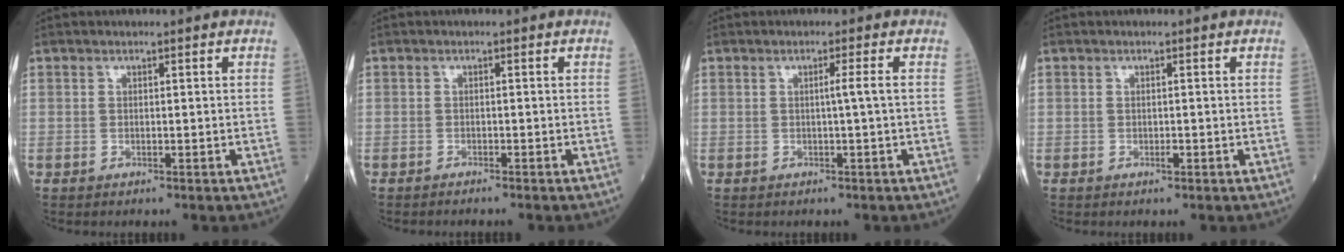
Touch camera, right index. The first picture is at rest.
{"total": 1.8, "force": [-1.6, -0.1, 0.7], "torque": [-0.010, 0.001, -0.020]}
{"total": 1.6, "force": [-0.1, -0.7, 1.5], "torque": [-0.021, 0.001, -0.001]}
{"total": 0.7, "force": [-0.3, 0.1, 0.6], "torque": [-0.014, -0.001, -0.003]}